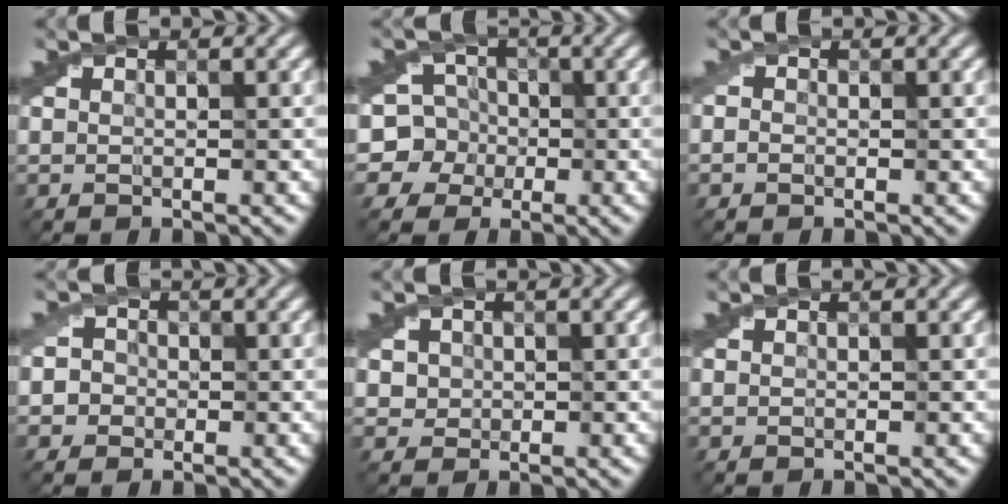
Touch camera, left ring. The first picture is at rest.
{"total": 9.0, "force": [-0.1, 8.3, 3.6], "torque": [-0.060, 0.026, -0.047]}
{"total": 0.6, "force": [-0.4, 0.4, 0.0], "torque": [0.006, -0.004, -0.013]}
{"total": 3.6, "force": [0.3, 3.2, 1.6], "torque": [-0.005, 0.018, -0.020]}
{"total": 3.1, "force": [0.7, 2.6, 1.4], "torque": [-0.045, 0.005, 0.027]}
{"total": 0.0}